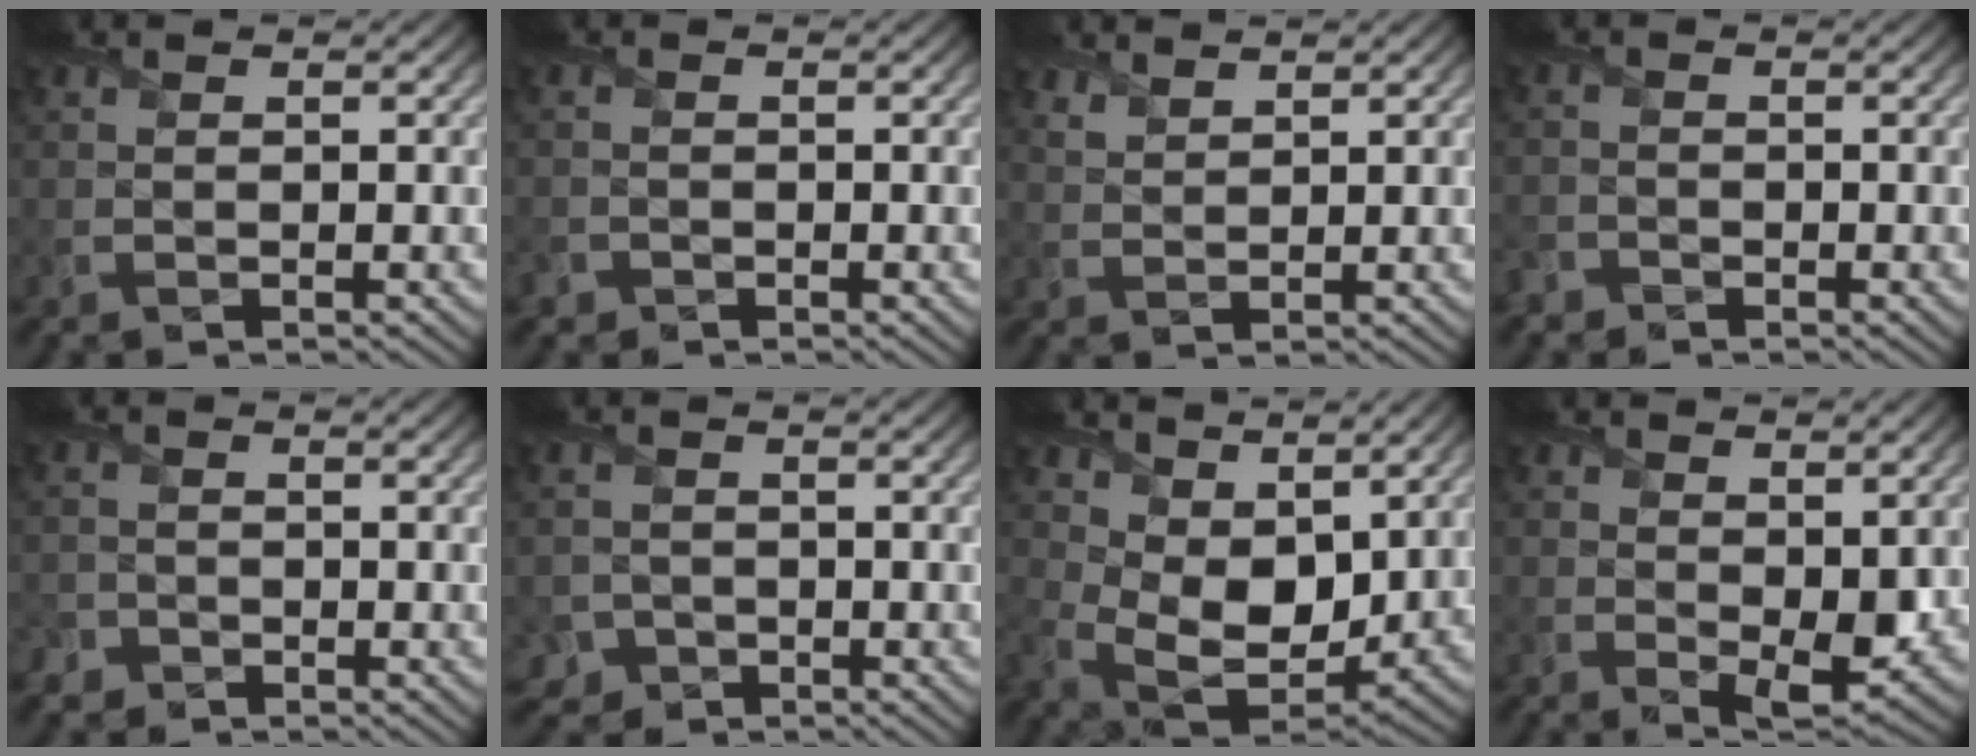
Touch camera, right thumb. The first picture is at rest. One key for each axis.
{"total": 1.3, "fx": -0.9, "fy": 1.0, "fz": 0.1, "tx": 0.001, "ty": -0.004, "tz": -0.020}
{"total": 2.3, "fx": 2.1, "fy": 0.7, "fz": 0.8, "tx": -0.023, "ty": 0.001, "tz": 0.048}
{"total": 1.7, "fx": -1.3, "fy": 1.0, "fz": 0.2, "tx": -0.006, "ty": -0.003, "tz": -0.035}
{"total": 2.2, "fx": -1.5, "fy": 1.6, "fz": 0.3, "tx": -0.001, "ty": -0.002, "tz": -0.037}
{"total": 3.2, "fx": -2.0, "fy": 2.5, "fz": 0.6, "tx": -0.014, "ty": 0.000, "tz": -0.040}
{"total": 9.7, "fx": 3.7, "fy": 6.3, "fz": 6.3, "tx": -0.155, "ty": -0.026, "tz": 0.072}
{"total": 4.5, "fx": 0.7, "fy": 2.6, "fz": 3.7, "tx": -0.065, "ty": -0.016, "tz": 0.019}